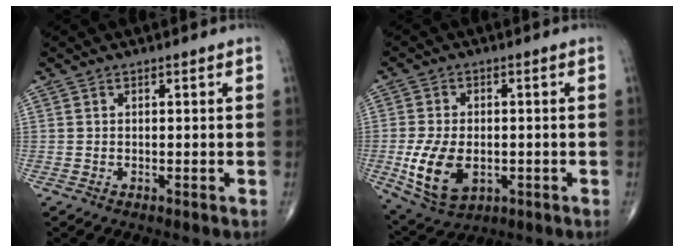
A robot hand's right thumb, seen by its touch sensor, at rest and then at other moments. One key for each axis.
{"total": 11.2, "fx": -2.3, "fy": 7.0, "fz": 8.5, "tx": -0.159, "ty": -0.006, "tz": -0.028}